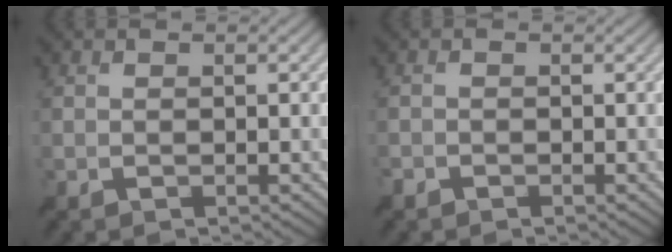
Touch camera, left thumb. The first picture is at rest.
{"total": 0.8, "force": [-0.7, 0.3, 0.0], "torque": [-0.002, -0.003, -0.017]}